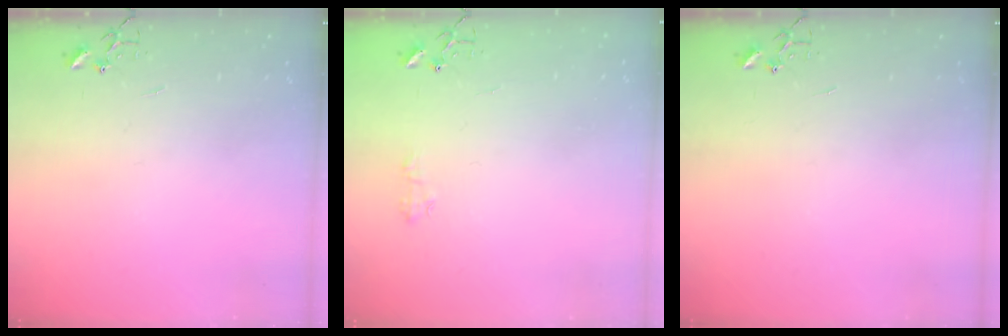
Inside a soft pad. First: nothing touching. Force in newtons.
{"total": 5.2, "press": 5.2, "slide": 0.7}
{"total": 0.0}